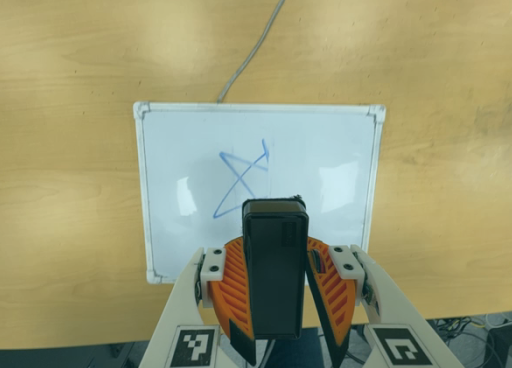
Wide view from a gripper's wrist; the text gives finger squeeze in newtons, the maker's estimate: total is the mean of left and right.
{"total": 8.8, "left": 8.2, "right": 9.4}